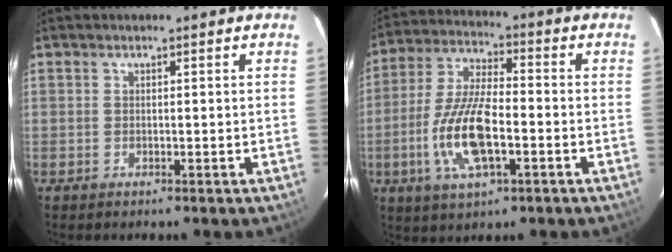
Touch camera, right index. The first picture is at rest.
{"total": 13.7, "force": [-4.2, 4.8, 12.1], "torque": [-0.256, -0.004, -0.078]}